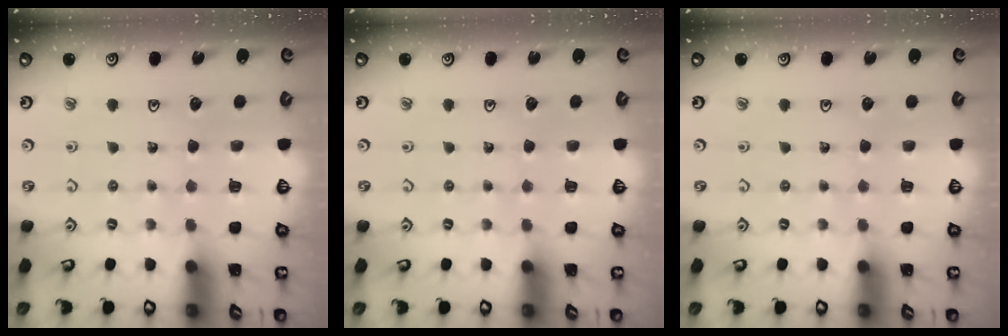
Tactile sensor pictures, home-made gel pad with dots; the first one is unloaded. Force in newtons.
{"total": 0.0}
{"total": 0.0}